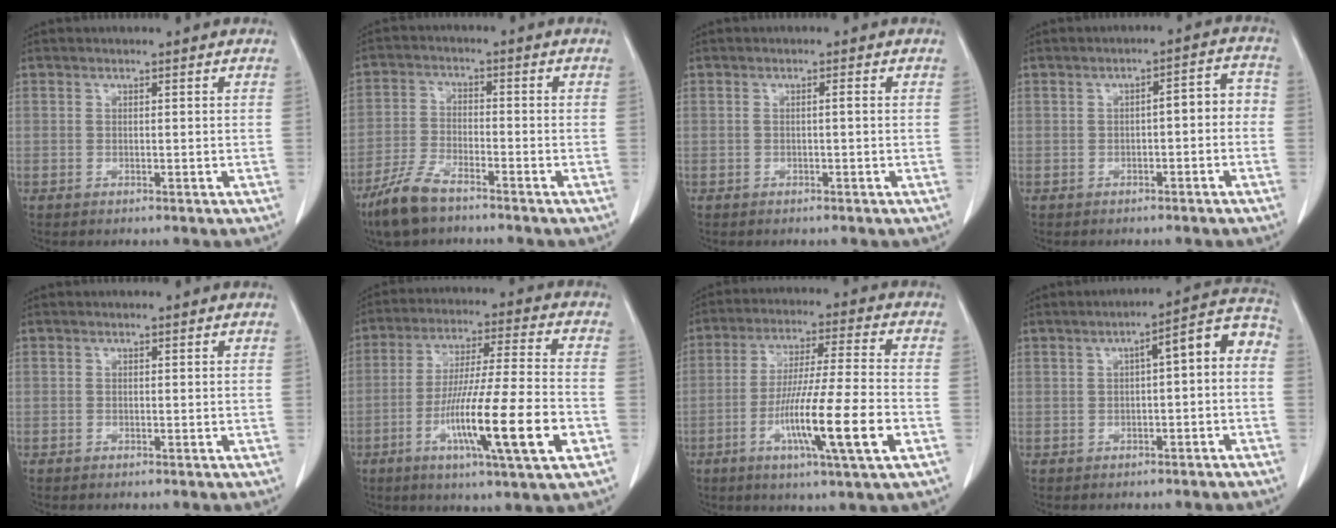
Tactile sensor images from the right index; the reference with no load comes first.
{"total": 7.2, "force": [-5.5, 2.0, 4.2], "torque": [-0.095, -0.012, -0.109]}
{"total": 0.7, "force": [0.0, 0.0, 0.7], "torque": [-0.012, 0.001, 0.000]}
{"total": 4.2, "force": [-0.8, 1.4, 3.9], "torque": [-0.045, 0.029, -0.011]}
{"total": 0.0}
{"total": 16.9, "force": [-5.8, 0.2, 15.8], "torque": [-0.275, -0.017, -0.097]}
{"total": 14.4, "force": [-4.9, -0.2, 13.6], "torque": [-0.246, -0.016, -0.087]}
{"total": 7.2, "force": [0.1, 1.7, 7.0], "torque": [-0.083, 0.038, -0.006]}